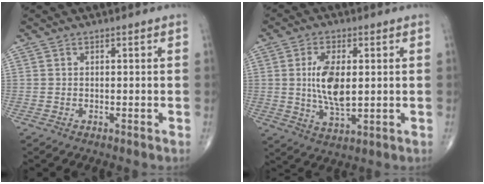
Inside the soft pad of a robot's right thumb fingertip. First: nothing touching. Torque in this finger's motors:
{"motor_torque": [1.74, 1.53, 1.40, -0.04, 0.24]}